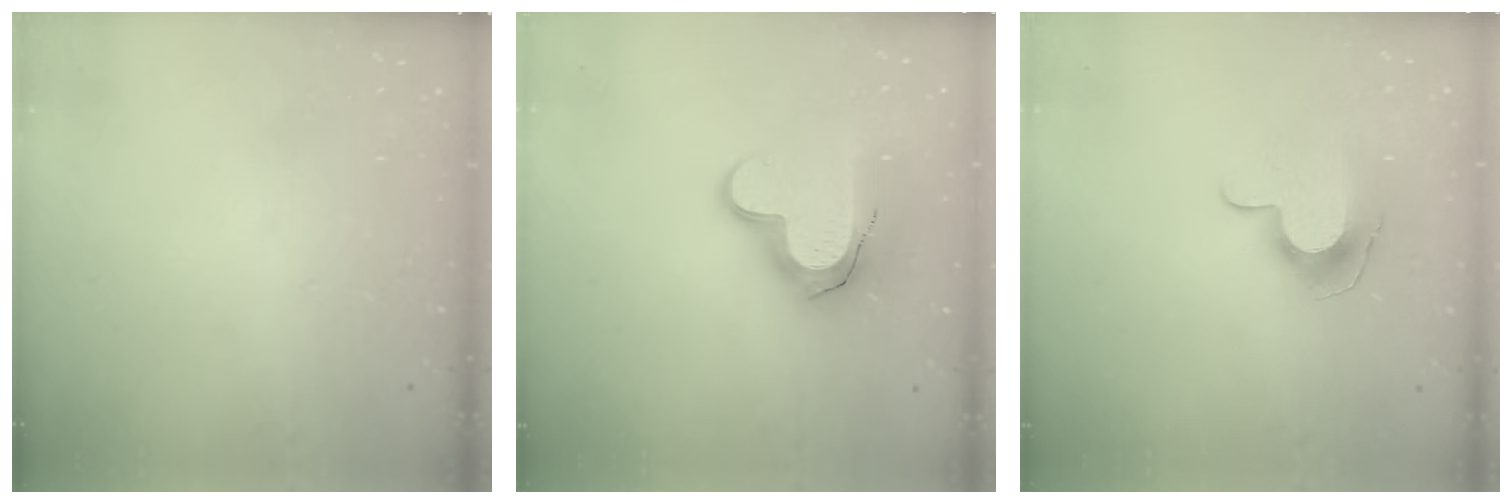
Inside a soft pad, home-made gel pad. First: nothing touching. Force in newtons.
{"total": 15.2, "press": 15.1, "slide": 1.1}
{"total": 9.9, "press": 9.9, "slide": 0.4}